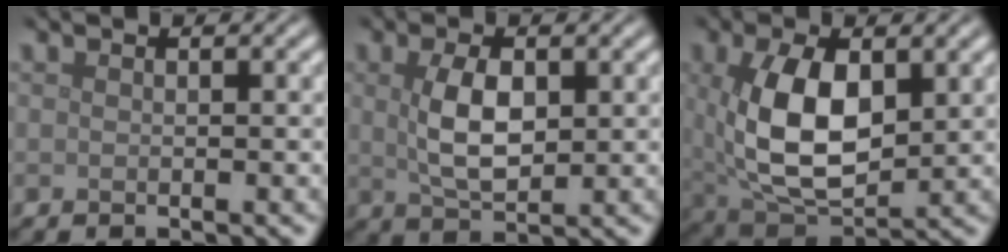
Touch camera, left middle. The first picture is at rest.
{"total": 4.3, "force": [0.7, 2.2, 3.6], "torque": [-0.080, -0.001, 0.017]}
{"total": 9.0, "force": [1.3, 4.9, 7.4], "torque": [-0.160, -0.006, 0.029]}